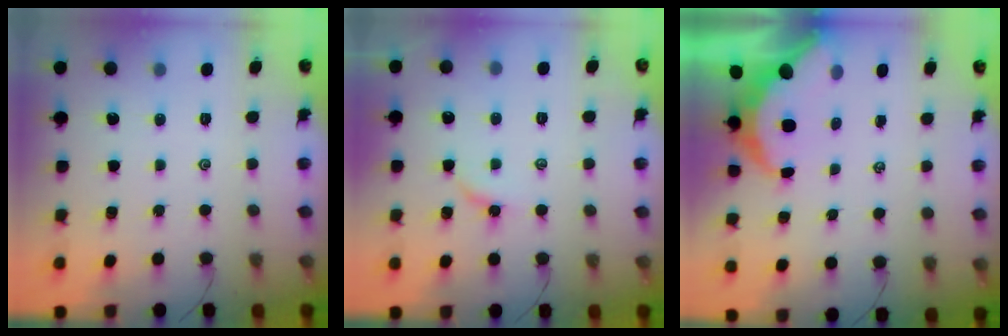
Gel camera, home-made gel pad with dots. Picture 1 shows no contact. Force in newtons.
{"total": 3.0, "press": 2.9, "slide": 0.3}
{"total": 7.4, "press": 7.3, "slide": 1.1}